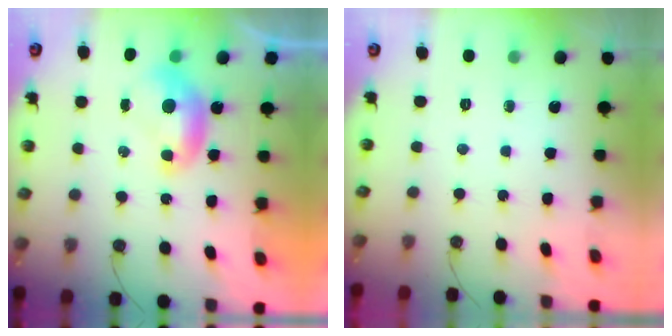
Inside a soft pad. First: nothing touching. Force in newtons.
{"total": 0.0}